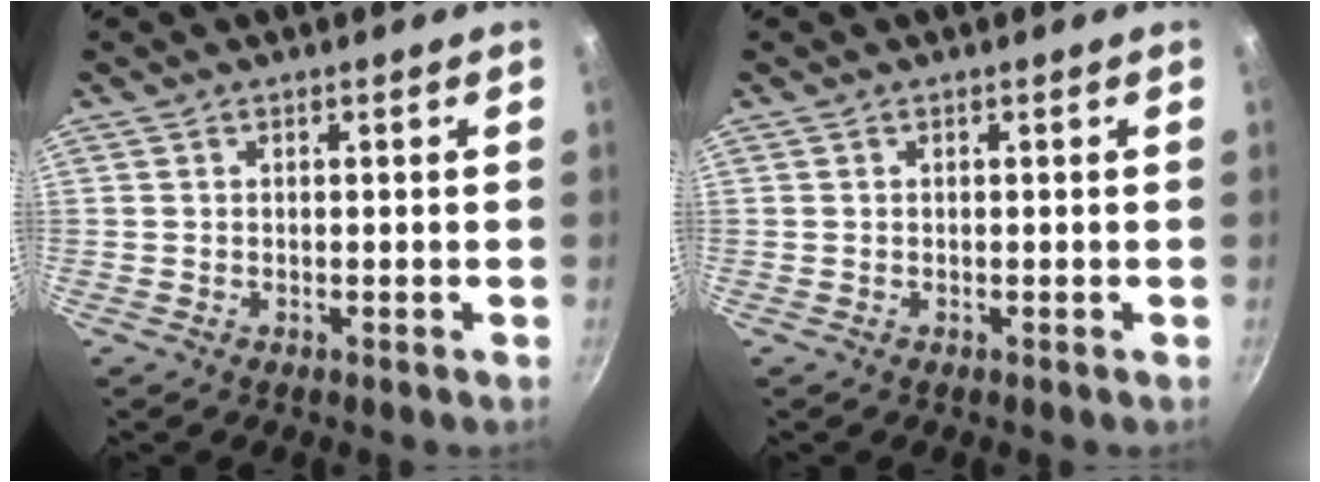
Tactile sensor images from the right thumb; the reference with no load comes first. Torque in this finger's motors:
{"motor_torque": [-0.01, 0.00, 0.01, 0.02, 0.01]}